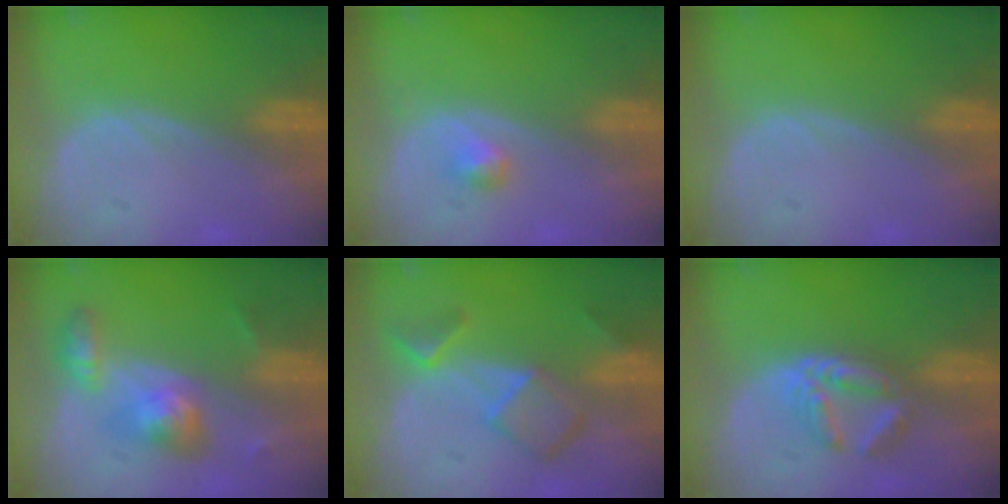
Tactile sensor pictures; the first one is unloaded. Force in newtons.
{"total": 1.7, "press": 1.7, "slide": 0.2}
{"total": 0.0}
{"total": 5.7, "press": 5.7, "slide": 0.5}
{"total": 7.3, "press": 6.3, "slide": 3.7}
{"total": 6.0, "press": 5.2, "slide": 3.1}